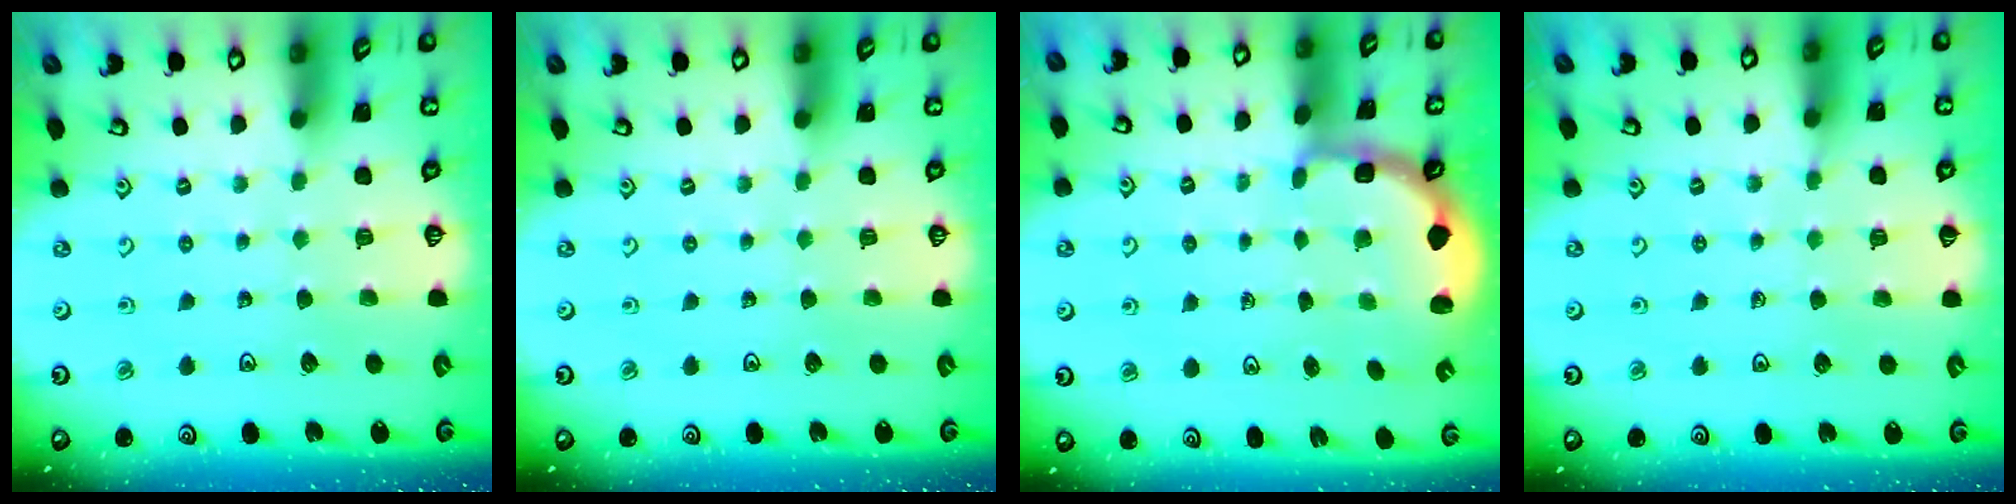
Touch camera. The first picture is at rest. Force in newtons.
{"total": 0.0}
{"total": 2.5, "press": 2.3, "slide": 1.1}
{"total": 1.9, "press": 1.9, "slide": 0.3}